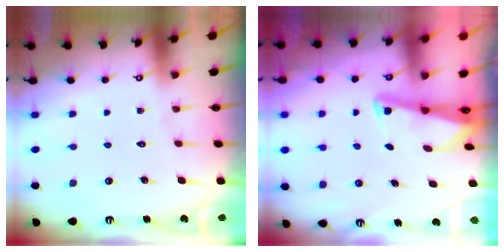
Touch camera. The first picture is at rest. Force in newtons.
{"total": 2.3, "press": 2.3, "slide": 0.3}